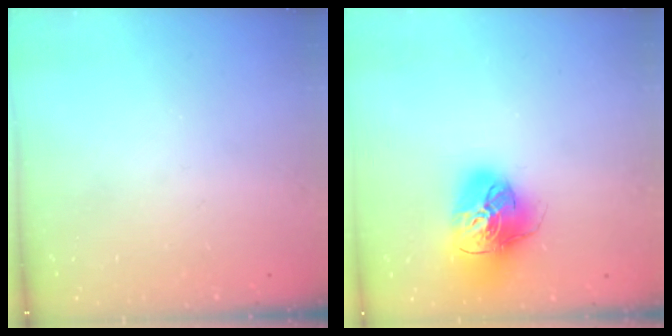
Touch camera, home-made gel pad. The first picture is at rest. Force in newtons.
{"total": 18.6, "press": 18.5, "slide": 2.0}